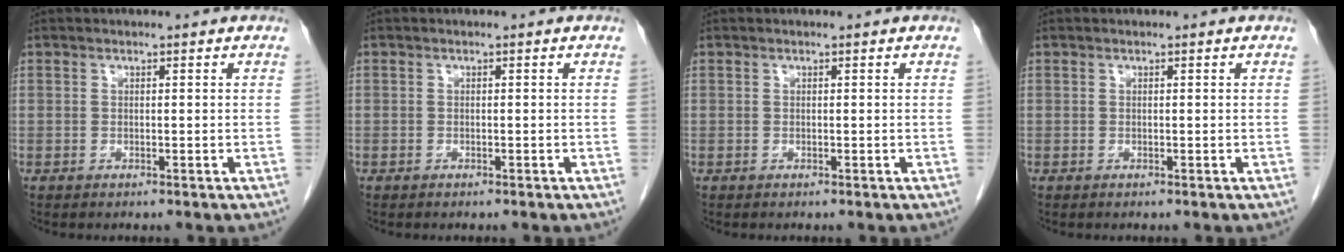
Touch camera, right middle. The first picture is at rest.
{"total": 0.0}
{"total": 0.0}
{"total": 0.0}